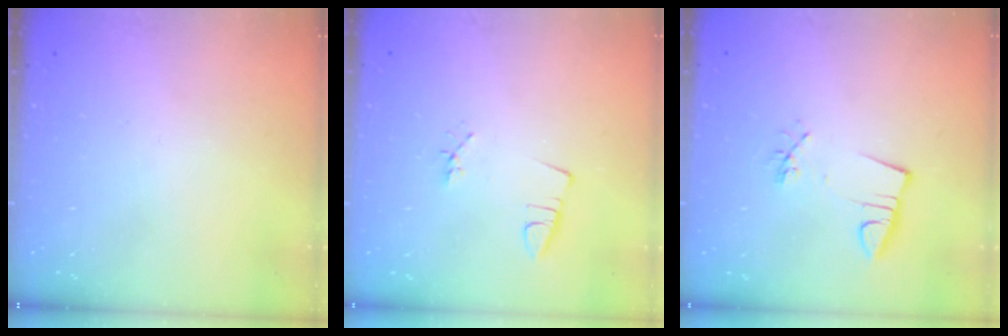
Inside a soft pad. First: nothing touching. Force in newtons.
{"total": 2.2, "press": 1.7, "slide": 1.3}
{"total": 3.0, "press": 1.6, "slide": 2.5}